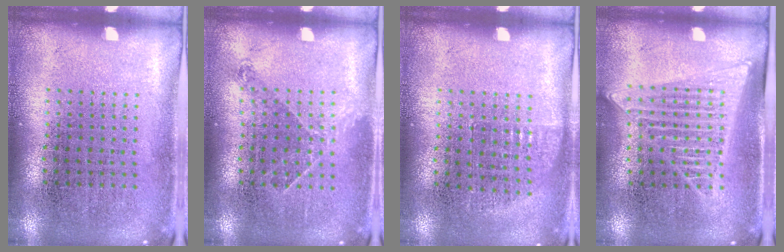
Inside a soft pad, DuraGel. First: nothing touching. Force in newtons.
{"total": 1.0, "press": 0.8, "slide": 0.6}
{"total": 0.7, "press": 0.6, "slide": 0.4}
{"total": 1.5, "press": 1.3, "slide": 0.6}